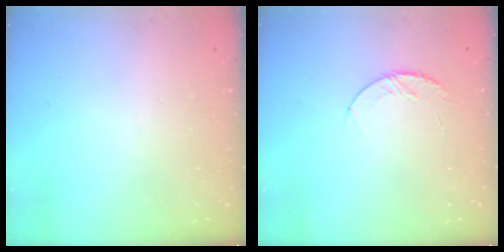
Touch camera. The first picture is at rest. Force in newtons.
{"total": 5.3, "press": 5.3, "slide": 0.6}